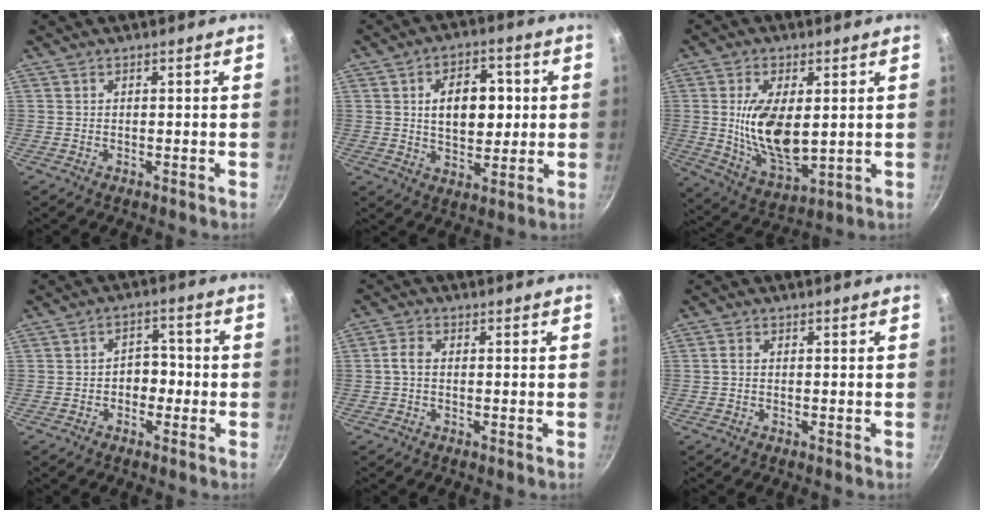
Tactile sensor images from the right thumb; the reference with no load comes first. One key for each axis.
{"total": 11.5, "fx": 1.6, "fy": 7.3, "fz": 8.7, "tx": -0.095, "ty": 0.002, "tz": 0.025}
{"total": 14.1, "fx": 1.5, "fy": 7.0, "fz": 12.1, "tx": -0.215, "ty": -0.019, "tz": 0.040}
{"total": 4.5, "fx": -1.2, "fy": 3.4, "fz": 2.8, "tx": -0.001, "ty": 0.021, "tz": -0.022}
{"total": 2.7, "fx": -0.1, "fy": 1.3, "fz": 2.4, "tx": -0.064, "ty": 0.010, "tz": -0.009}
{"total": 1.0, "fx": -0.1, "fy": 0.5, "fz": 0.9, "tx": -0.025, "ty": 0.004, "tz": -0.004}